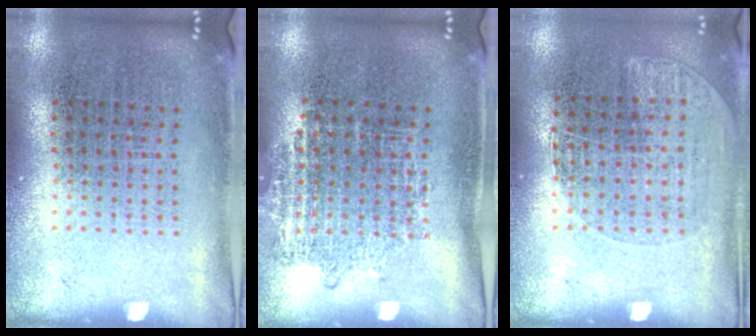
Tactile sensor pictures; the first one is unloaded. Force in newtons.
{"total": 0.9, "press": 0.9, "slide": 0.2}
{"total": 1.1, "press": 0.9, "slide": 0.6}